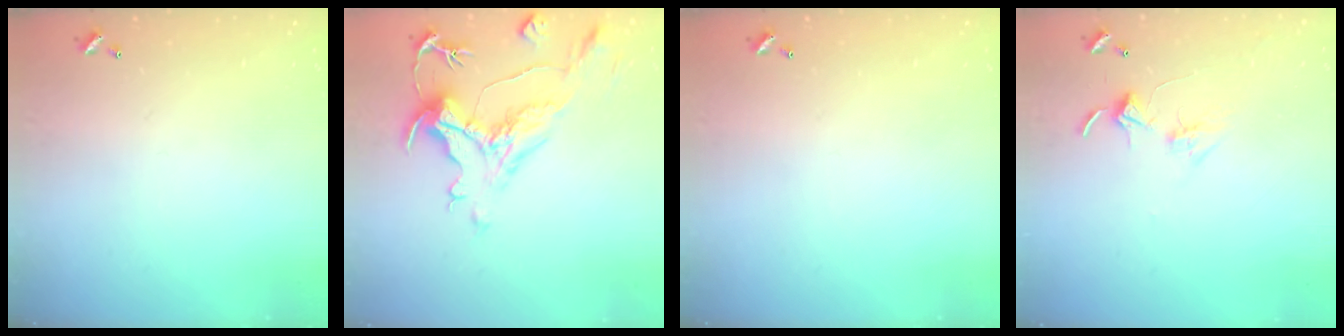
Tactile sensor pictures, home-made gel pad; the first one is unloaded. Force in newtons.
{"total": 1.9, "press": 0.8, "slide": 1.7}
{"total": 0.0}
{"total": 2.8, "press": 2.8, "slide": 0.2}